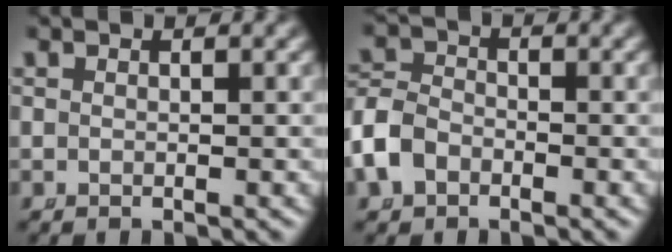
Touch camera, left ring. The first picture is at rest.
{"total": 3.8, "force": [-1.5, 3.0, 1.6], "torque": [-0.054, -0.016, -0.022]}